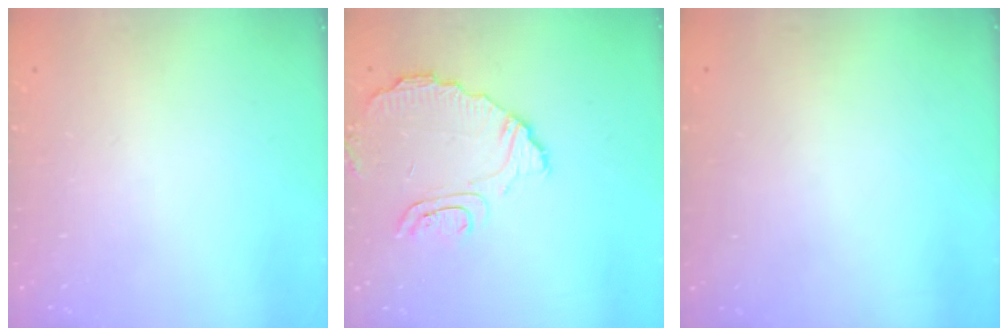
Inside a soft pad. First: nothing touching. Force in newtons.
{"total": 9.5, "press": 9.5, "slide": 0.4}
{"total": 3.0, "press": 3.0, "slide": 0.1}